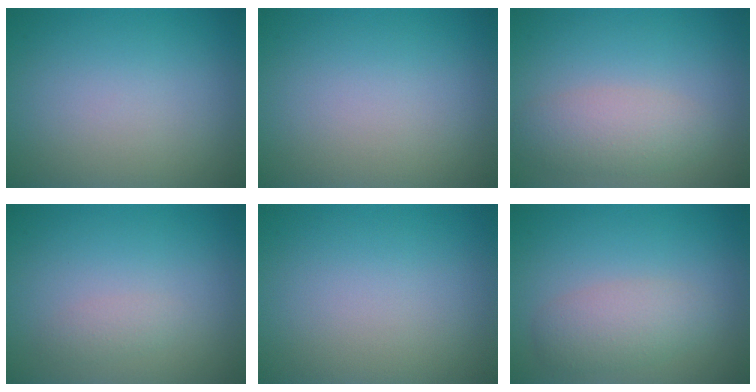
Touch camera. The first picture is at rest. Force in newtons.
{"total": 0.0}
{"total": 3.1, "press": 3.1, "slide": 0.1}
{"total": 1.0, "press": 1.0, "slide": 0.0}
{"total": 0.0}
{"total": 2.9, "press": 2.9, "slide": 0.1}